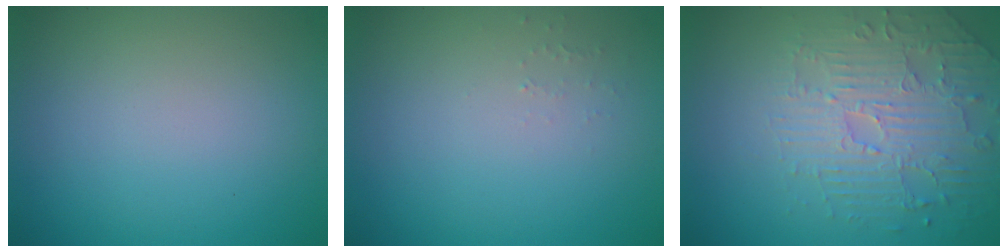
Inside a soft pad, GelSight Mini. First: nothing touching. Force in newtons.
{"total": 0.5, "press": 0.5, "slide": 0.1}
{"total": 4.6, "press": 3.7, "slide": 2.7}